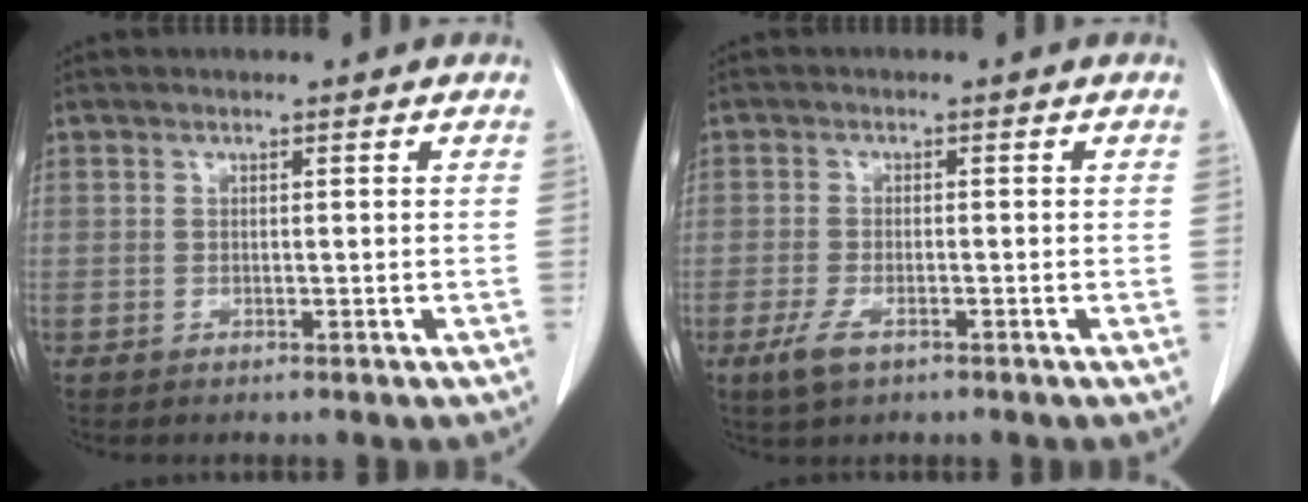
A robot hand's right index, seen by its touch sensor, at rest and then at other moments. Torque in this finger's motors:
{"motor_torque": [0.42, -0.29, 0.08, 0.02]}